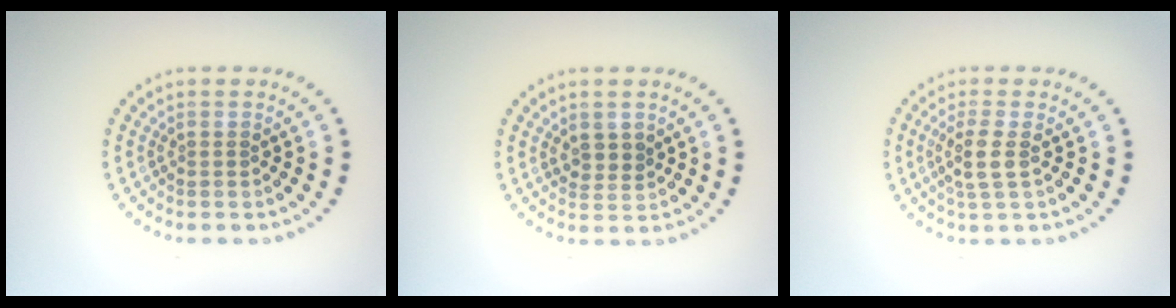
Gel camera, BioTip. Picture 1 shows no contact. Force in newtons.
{"total": 1.8, "press": 1.4, "slide": 1.1}
{"total": 2.3, "press": 2.0, "slide": 1.2}